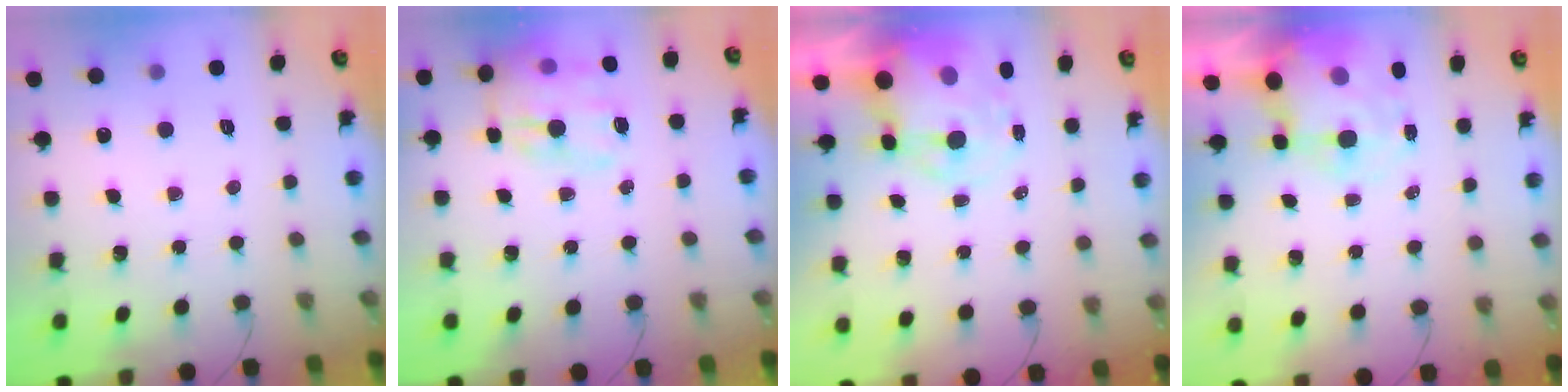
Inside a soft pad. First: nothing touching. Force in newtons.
{"total": 14.2, "press": 13.9, "slide": 3.0}
{"total": 10.6, "press": 10.3, "slide": 2.6}
{"total": 8.2, "press": 8.0, "slide": 1.9}